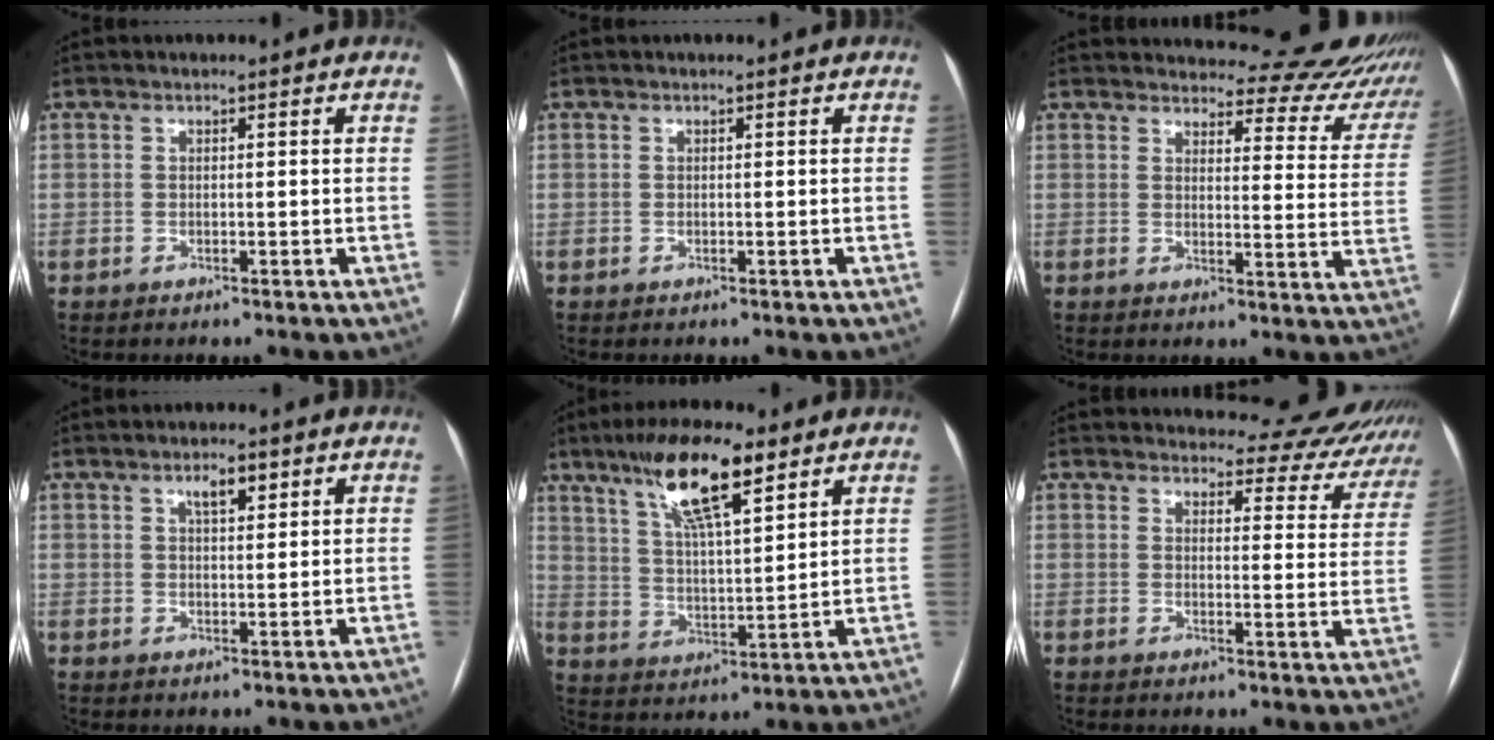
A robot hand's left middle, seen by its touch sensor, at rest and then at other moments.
{"total": 0.0}
{"total": 16.8, "force": [16.5, 2.7, 0.9], "torque": [0.026, -0.100, 0.160]}
{"total": 3.2, "force": [1.8, 1.0, 2.3], "torque": [-0.043, 0.004, 0.031]}
{"total": 13.2, "force": [8.3, 2.4, 10.0], "torque": [-0.184, 0.012, 0.148]}
{"total": 15.4, "force": [15.0, 3.3, 1.1], "torque": [0.025, -0.074, 0.141]}